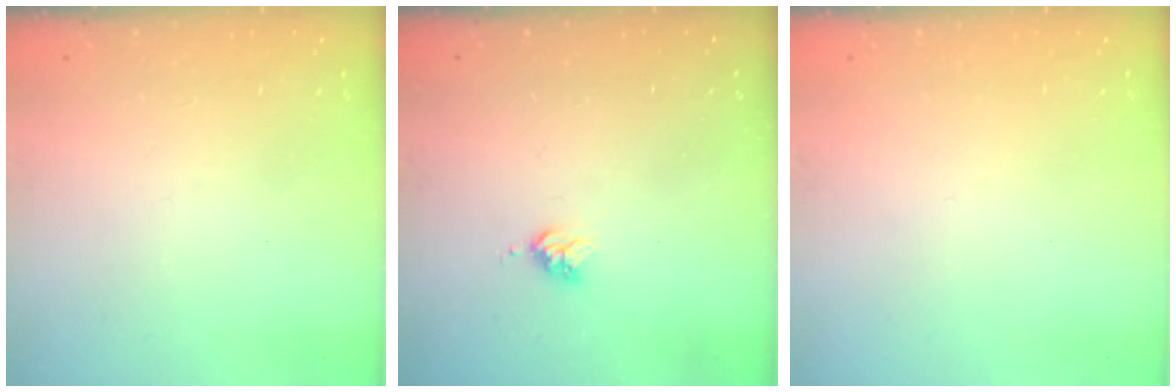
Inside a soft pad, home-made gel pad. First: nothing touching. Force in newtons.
{"total": 3.6, "press": 3.5, "slide": 0.4}
{"total": 0.0}